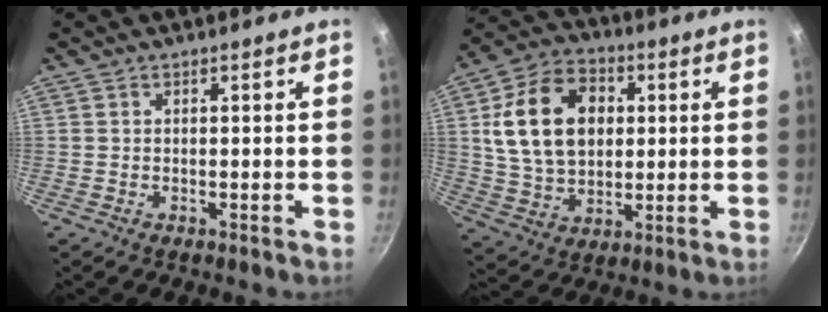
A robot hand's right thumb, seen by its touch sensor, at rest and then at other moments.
{"total": 17.6, "force": [3.2, 12.5, 11.9], "torque": [-0.188, 0.006, 0.055]}